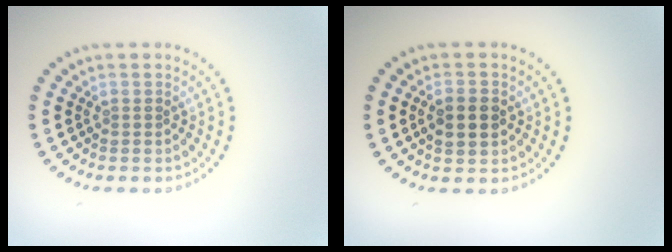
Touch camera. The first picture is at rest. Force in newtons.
{"total": 2.7, "press": 2.7, "slide": 0.2}